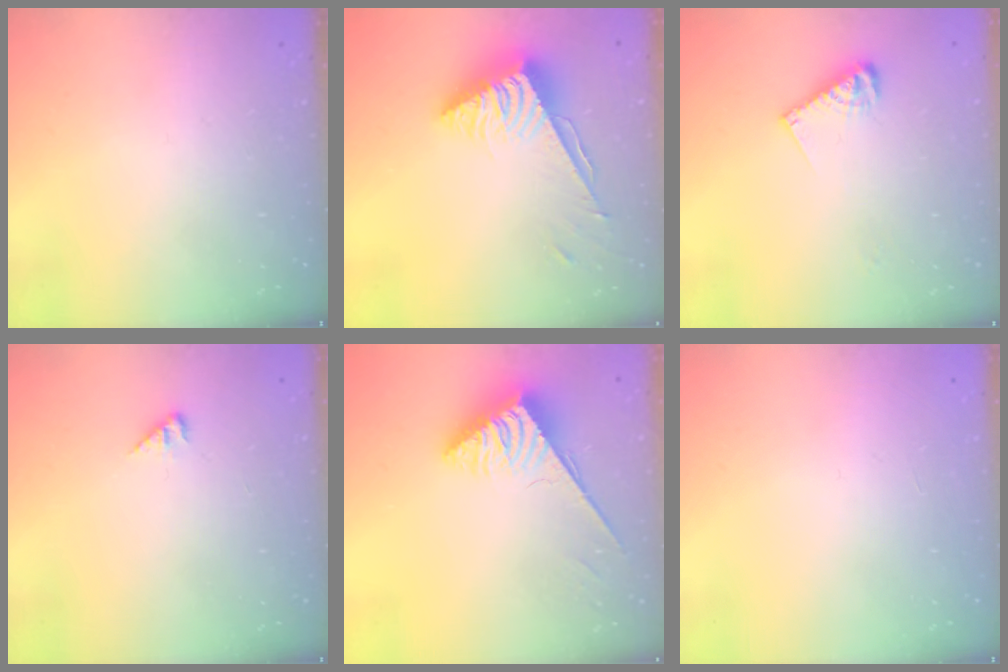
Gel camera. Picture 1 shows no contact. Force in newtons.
{"total": 8.2, "press": 8.2, "slide": 0.6}
{"total": 7.3, "press": 7.3, "slide": 0.0}
{"total": 2.7, "press": 2.7, "slide": 0.4}
{"total": 3.7, "press": 3.7, "slide": 0.6}
{"total": 0.0}